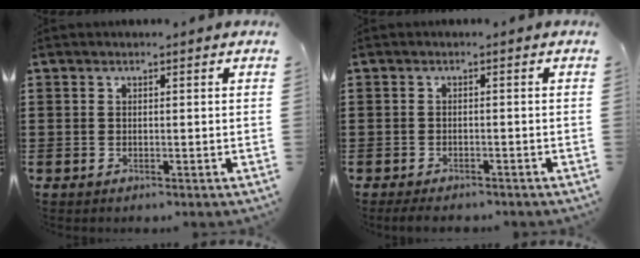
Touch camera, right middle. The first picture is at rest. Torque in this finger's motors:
{"motor_torque": [1.38, 0.21, 0.07, 0.06]}